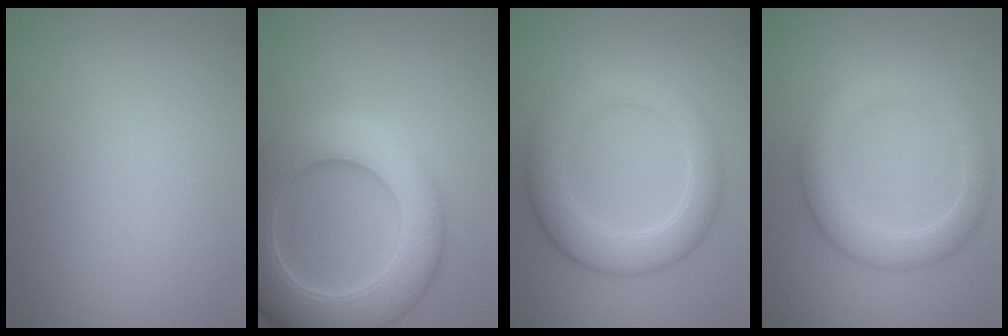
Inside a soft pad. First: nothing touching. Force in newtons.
{"total": 9.2, "press": 9.2, "slide": 0.7}
{"total": 5.4, "press": 5.4, "slide": 0.2}
{"total": 4.2, "press": 4.2, "slide": 0.3}